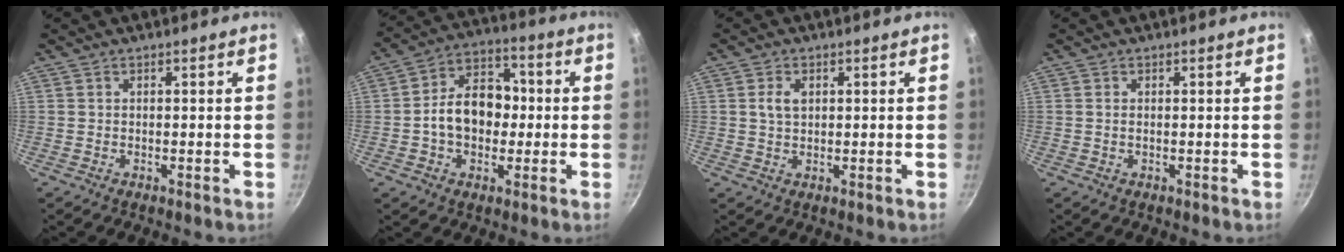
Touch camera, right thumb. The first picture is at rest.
{"total": 12.8, "force": [-0.7, 9.1, 9.0], "torque": [-0.118, 0.033, -0.021]}
{"total": 3.2, "force": [0.8, 2.1, 2.3], "torque": [-0.041, 0.000, 0.017]}
{"total": 0.5, "force": [0.0, 0.2, 0.5], "torque": [-0.010, -0.001, 0.001]}